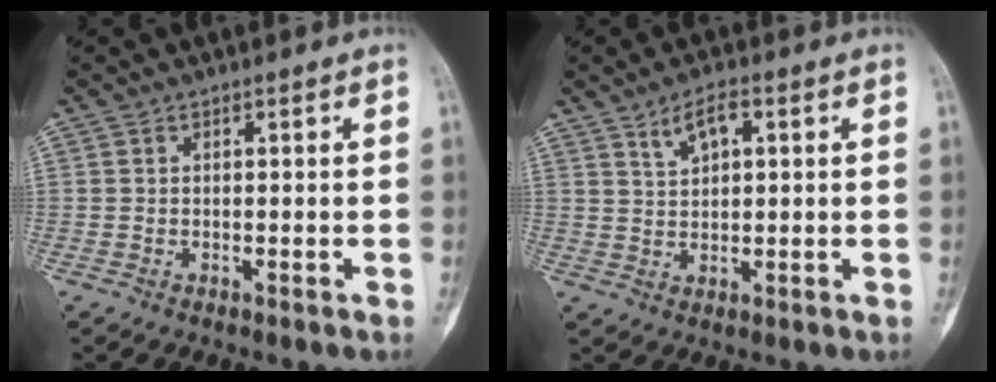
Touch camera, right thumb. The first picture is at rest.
{"total": 5.0, "force": [2.4, 2.3, 3.7], "torque": [-0.062, -0.004, 0.046]}